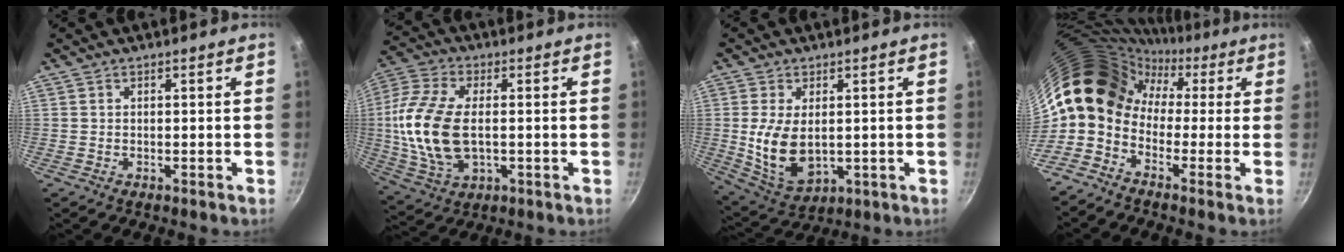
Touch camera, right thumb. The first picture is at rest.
{"total": 16.2, "force": [-0.3, 9.0, 13.5], "torque": [-0.276, 0.009, -0.007]}
{"total": 10.9, "force": [0.4, 6.4, 8.9], "torque": [-0.163, -0.018, 0.026]}
{"total": 14.4, "force": [-0.7, 11.6, 8.5], "torque": [-0.120, 0.056, -0.042]}